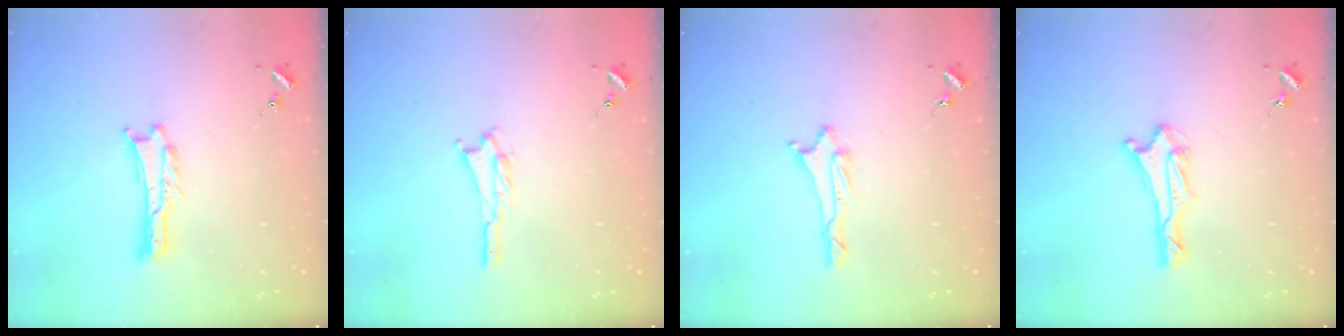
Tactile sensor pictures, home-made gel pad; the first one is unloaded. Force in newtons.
{"total": 1.2, "press": 1.2, "slide": 0.2}
{"total": 1.7, "press": 1.6, "slide": 0.5}
{"total": 2.9, "press": 2.8, "slide": 0.7}